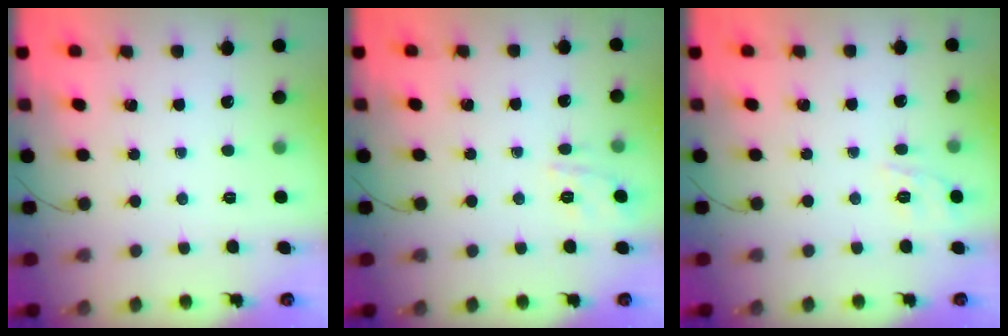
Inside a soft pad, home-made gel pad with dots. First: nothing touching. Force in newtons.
{"total": 2.1, "press": 1.6, "slide": 1.5}
{"total": 7.7, "press": 7.5, "slide": 1.6}